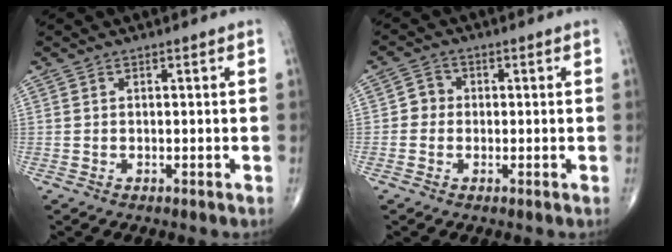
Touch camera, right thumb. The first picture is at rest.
{"total": 2.7, "force": [-0.3, 2.5, 0.9], "torque": [0.003, 0.008, -0.013]}